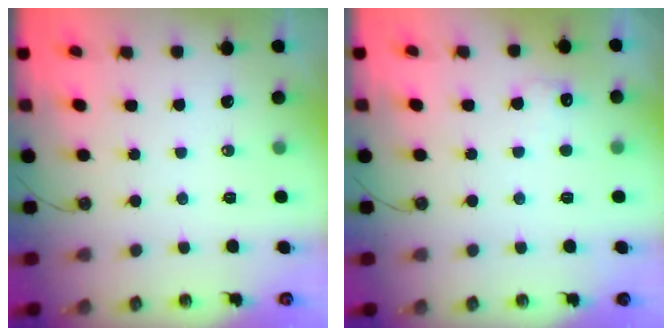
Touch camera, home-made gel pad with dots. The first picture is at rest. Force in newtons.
{"total": 6.0, "press": 5.9, "slide": 1.2}